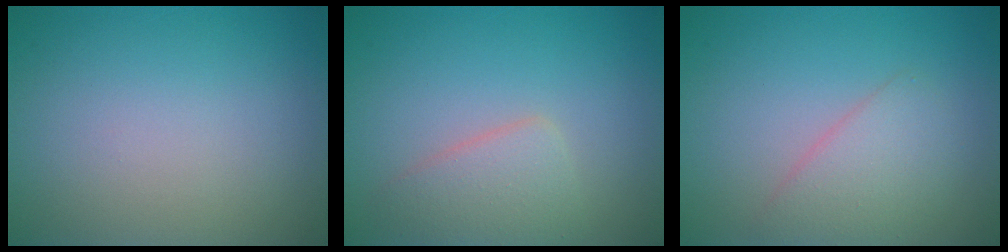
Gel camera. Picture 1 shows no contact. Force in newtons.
{"total": 2.8, "press": 2.8, "slide": 0.2}
{"total": 2.6, "press": 2.6, "slide": 0.1}